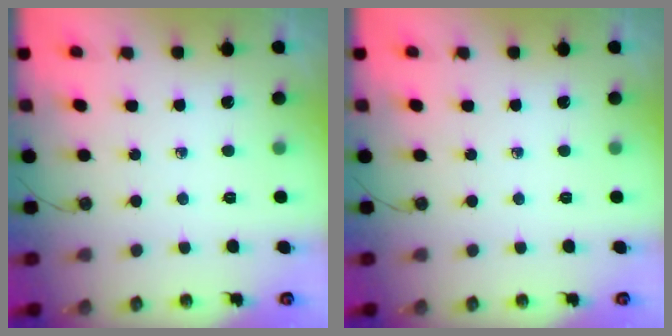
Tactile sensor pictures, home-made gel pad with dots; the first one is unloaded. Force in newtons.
{"total": 0.0}